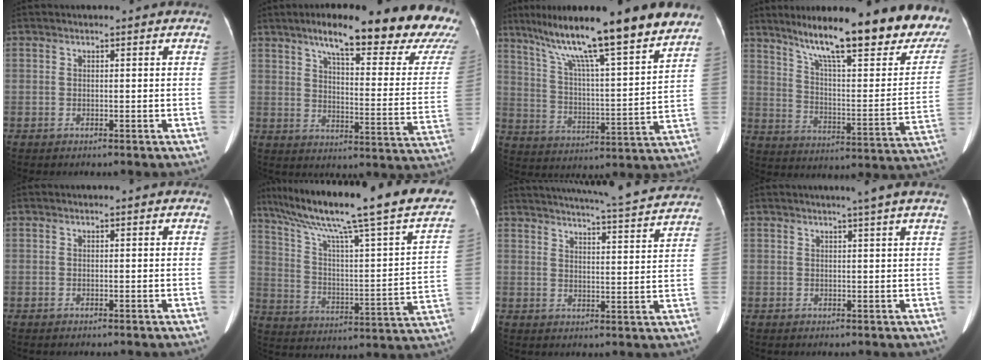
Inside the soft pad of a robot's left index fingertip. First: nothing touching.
{"total": 24.3, "force": [19.0, 3.8, 14.5], "torque": [-0.192, -0.037, 0.233]}
{"total": 21.4, "force": [16.7, 1.1, 13.4], "torque": [-0.219, 0.017, 0.257]}
{"total": 27.9, "force": [21.7, 4.2, 17.1], "torque": [-0.252, -0.037, 0.296]}
{"total": 0.0}
{"total": 28.2, "force": [20.3, 1.3, 19.5], "torque": [-0.306, -0.027, 0.279]}
{"total": 21.1, "force": [19.7, 0.6, 7.6], "torque": [-0.121, -0.024, 0.246]}
{"total": 3.4, "force": [2.6, -1.2, 1.8], "torque": [-0.023, -0.003, 0.034]}